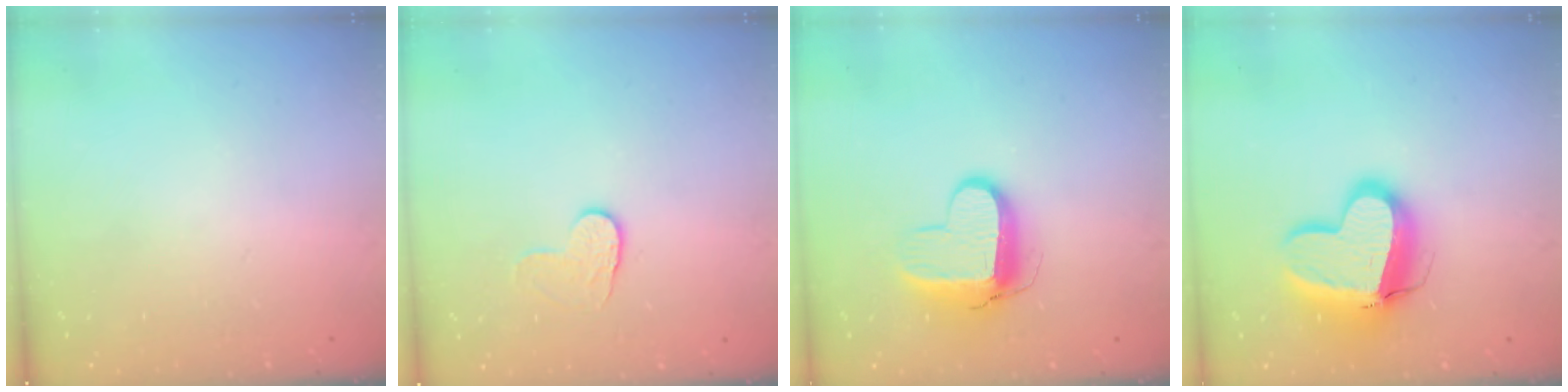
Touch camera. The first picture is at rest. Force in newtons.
{"total": 5.0, "press": 4.9, "slide": 0.5}
{"total": 10.3, "press": 10.3, "slide": 1.2}
{"total": 15.5, "press": 15.3, "slide": 2.2}